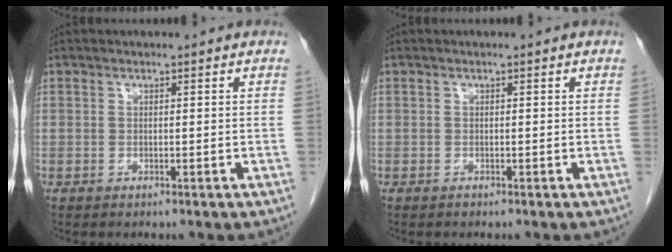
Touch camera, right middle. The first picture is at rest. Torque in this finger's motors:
{"motor_torque": [-0.04, -0.13, -0.01, -0.01]}